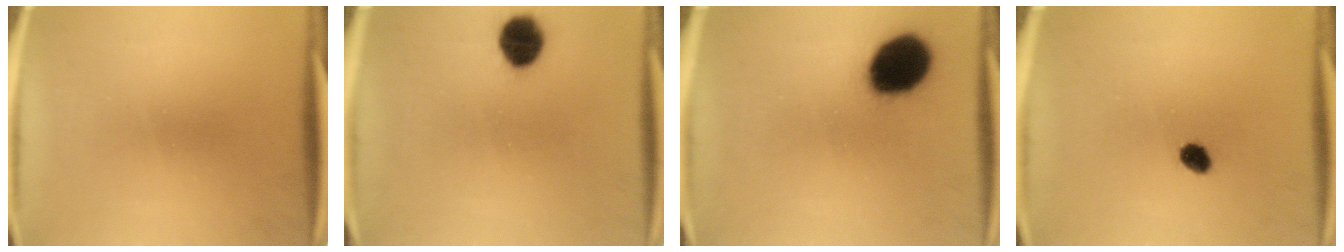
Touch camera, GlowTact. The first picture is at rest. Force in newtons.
{"total": 7.6}
{"total": 17.3}
{"total": 3.0}